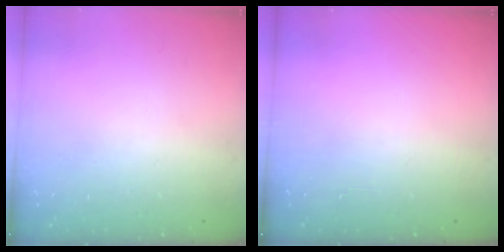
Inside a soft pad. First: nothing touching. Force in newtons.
{"total": 0.0}